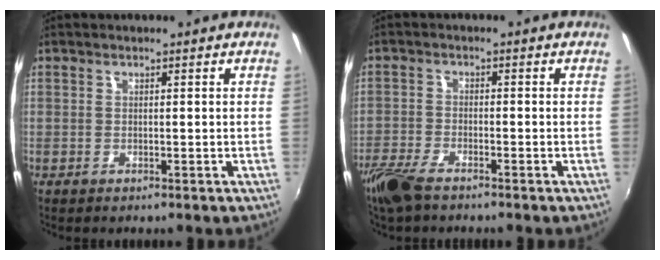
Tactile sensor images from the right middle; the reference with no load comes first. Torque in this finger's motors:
{"motor_torque": [0.16, -0.14, 0.05, 0.03]}